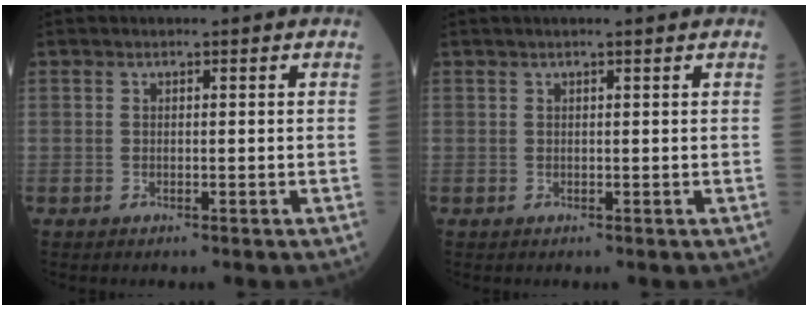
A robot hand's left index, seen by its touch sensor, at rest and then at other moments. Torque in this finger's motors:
{"motor_torque": [0.14, -0.20, 0.04, 0.00]}